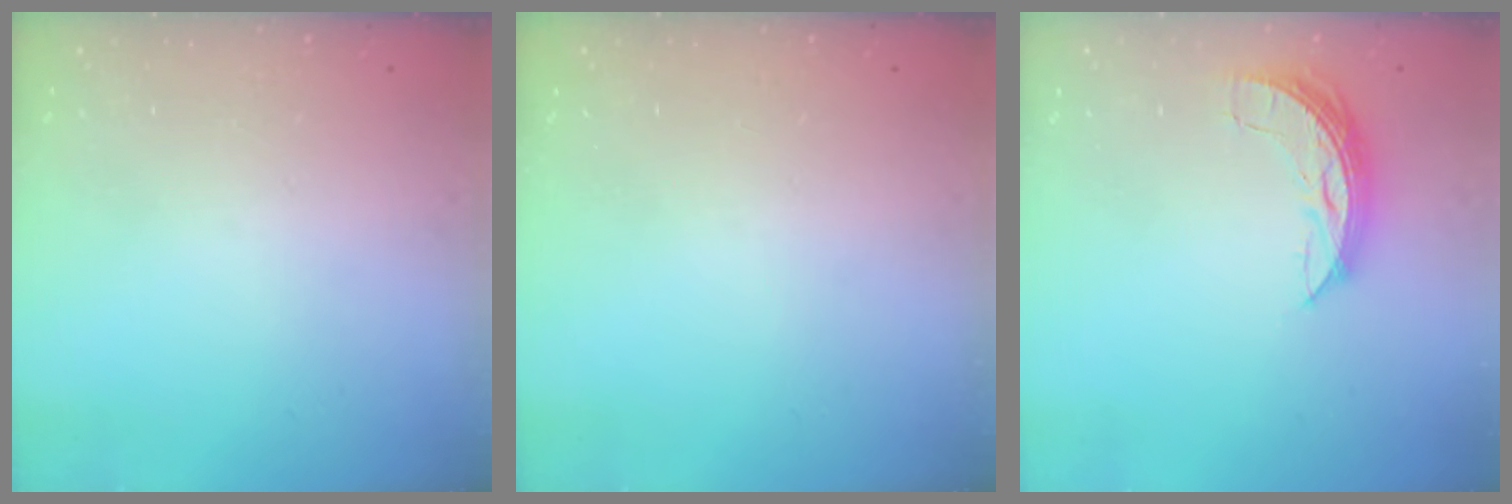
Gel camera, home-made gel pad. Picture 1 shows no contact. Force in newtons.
{"total": 0.0}
{"total": 6.8, "press": 6.8, "slide": 0.4}